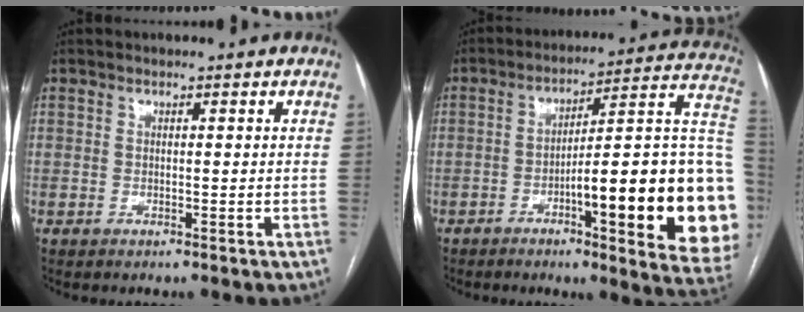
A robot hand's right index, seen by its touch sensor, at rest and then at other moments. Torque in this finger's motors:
{"motor_torque": [2.14, 0.00, 1.05, 0.21]}